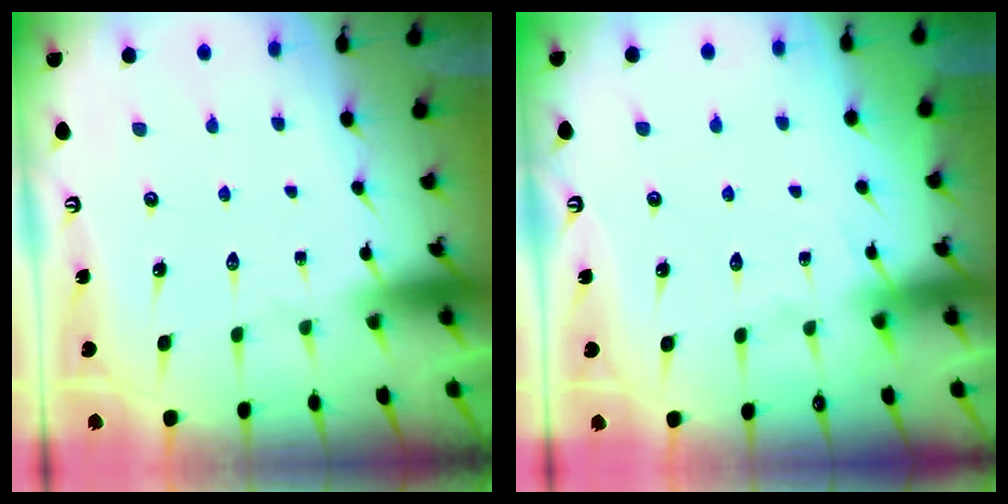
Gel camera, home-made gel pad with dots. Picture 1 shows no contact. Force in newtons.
{"total": 4.7, "press": 4.7, "slide": 0.5}